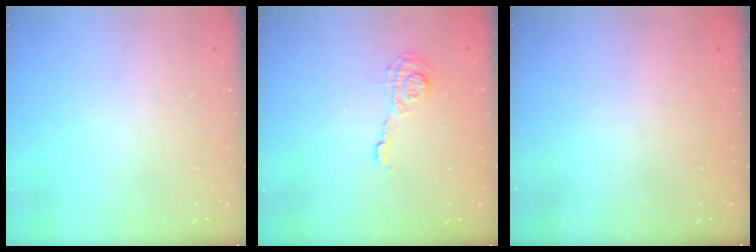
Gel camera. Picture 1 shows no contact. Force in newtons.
{"total": 7.1, "press": 7.1, "slide": 0.7}
{"total": 2.5, "press": 2.4, "slide": 0.8}